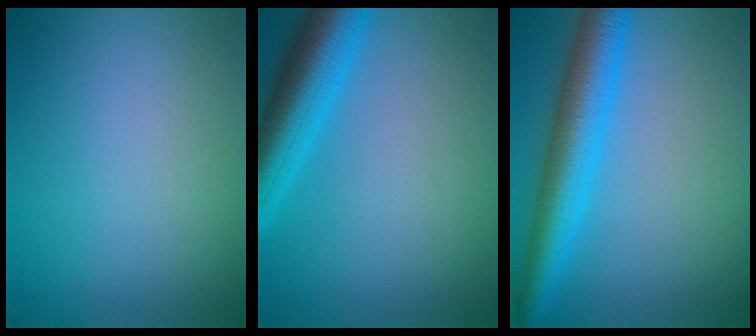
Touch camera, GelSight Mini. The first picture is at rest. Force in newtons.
{"total": 6.8, "press": 6.8, "slide": 0.4}
{"total": 6.5, "press": 6.5, "slide": 0.3}